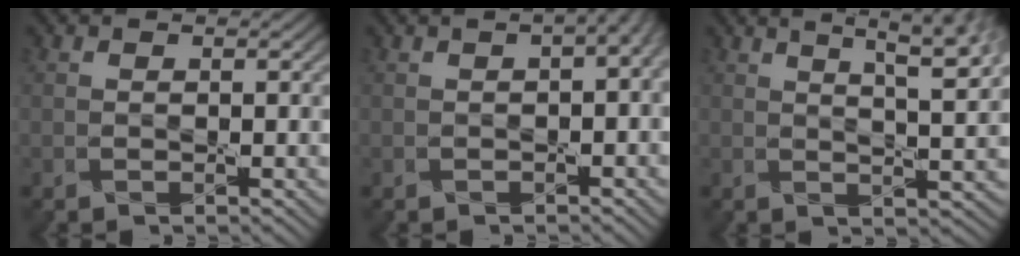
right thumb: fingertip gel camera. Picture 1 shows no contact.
{"total": 5.5, "force": [1.1, 2.3, 4.9], "torque": [-0.061, 0.010, 0.010]}
{"total": 9.4, "force": [5.3, 2.5, 7.3], "torque": [-0.091, 0.019, 0.059]}